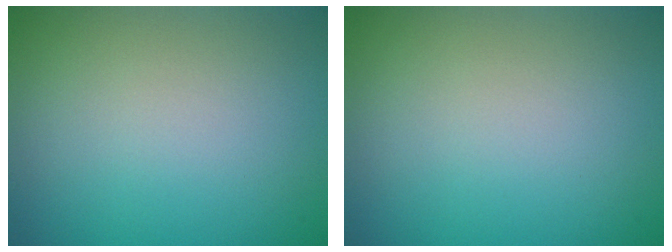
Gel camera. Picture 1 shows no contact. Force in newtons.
{"total": 0.0}